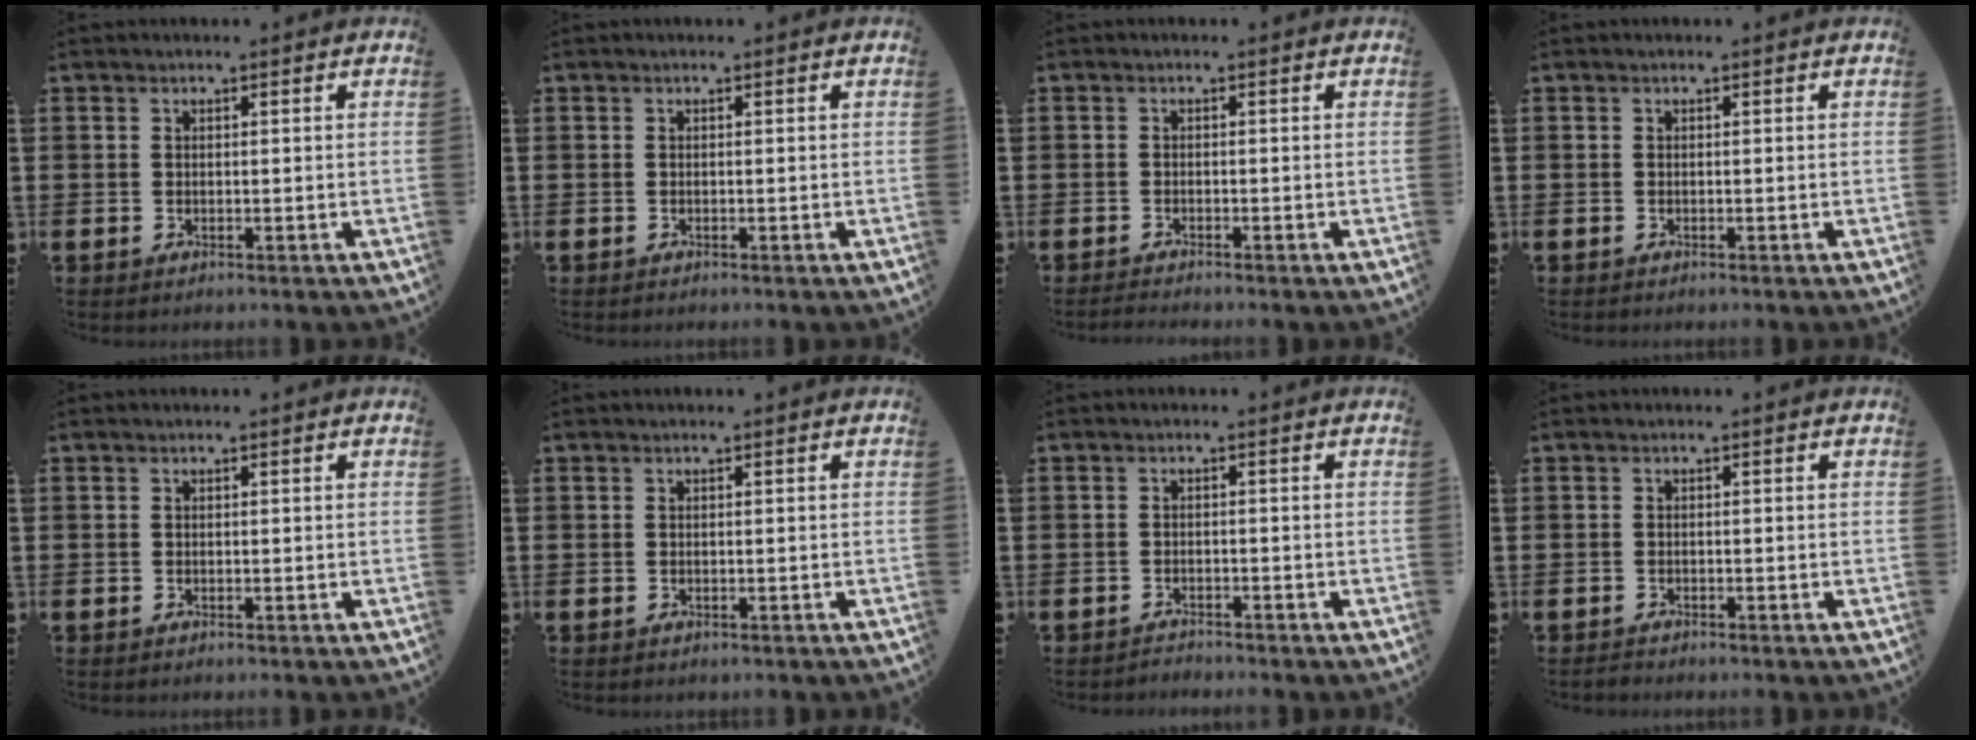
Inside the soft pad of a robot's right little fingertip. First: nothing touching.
{"total": 0.0}
{"total": 0.8, "force": [-0.7, -0.1, 0.2], "torque": [-0.004, -0.002, -0.015]}
{"total": 0.0}
{"total": 0.0}
{"total": 0.0}
{"total": 1.3, "force": [-1.2, 0.0, -0.2], "torque": [0.000, 0.005, -0.027]}
{"total": 0.5, "force": [-0.5, 0.2, 0.1], "torque": [-0.004, -0.001, -0.011]}